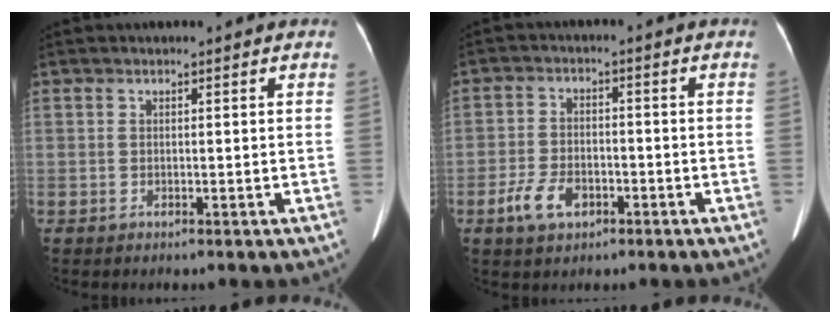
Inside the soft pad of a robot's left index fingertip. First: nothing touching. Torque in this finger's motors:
{"motor_torque": [0.51, 0.29, 0.11, 0.02]}